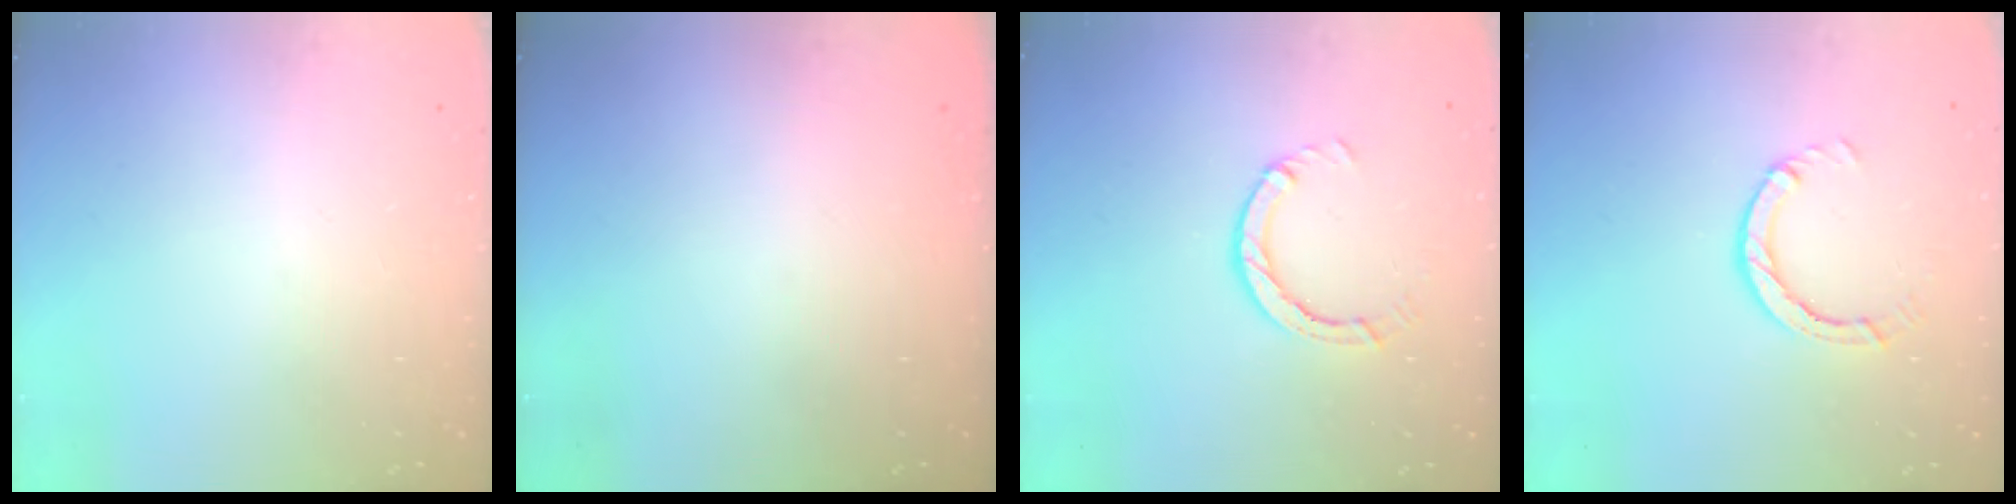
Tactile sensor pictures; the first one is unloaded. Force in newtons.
{"total": 0.0}
{"total": 2.9, "press": 2.9, "slide": 0.5}
{"total": 2.9, "press": 2.9, "slide": 0.5}